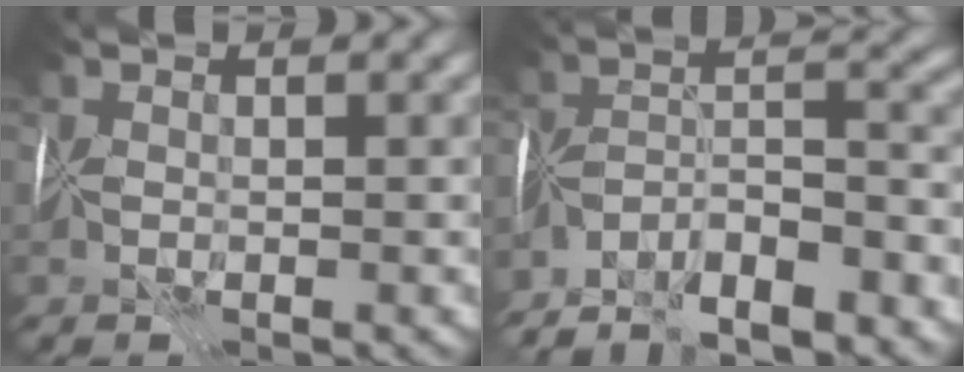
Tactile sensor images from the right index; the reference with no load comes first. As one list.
[{"total": 8.5, "force": [-7.3, 1.8, 4.0], "torque": [-0.053, 0.004, -0.132]}]